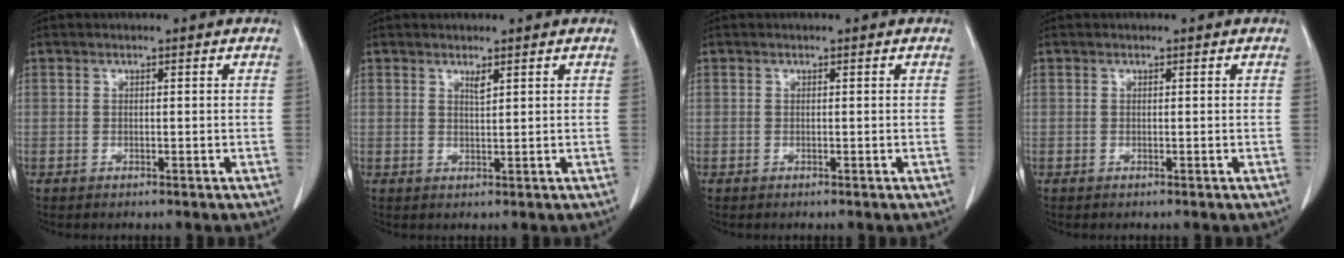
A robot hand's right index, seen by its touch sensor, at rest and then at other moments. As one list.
[{"total": 1.1, "force": [0.8, 0.0, 0.8], "torque": [-0.016, -0.006, 0.016]}, {"total": 0.0}, {"total": 0.0}]